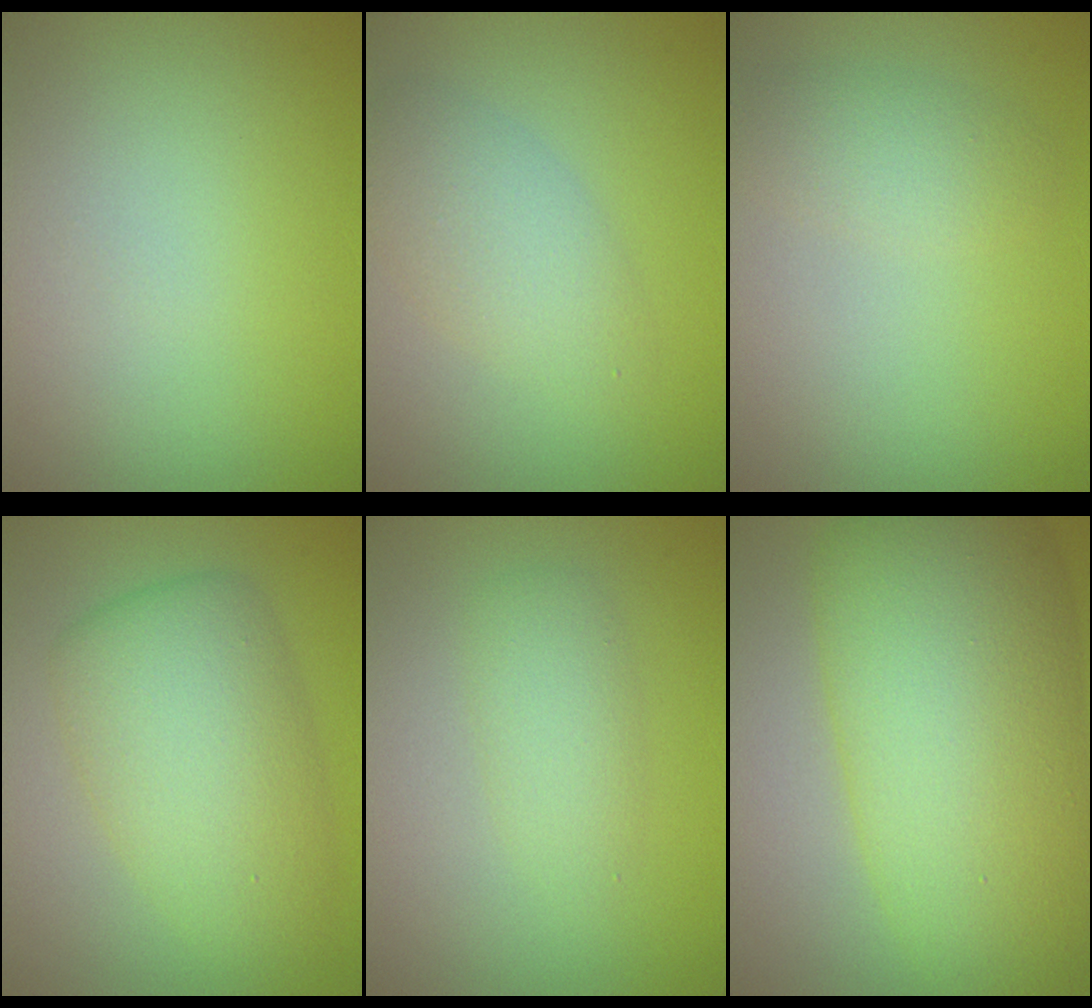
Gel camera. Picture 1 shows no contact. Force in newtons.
{"total": 3.2, "press": 3.2, "slide": 0.1}
{"total": 2.2, "press": 2.2, "slide": 0.2}
{"total": 6.9, "press": 6.9, "slide": 0.2}
{"total": 2.3, "press": 2.3, "slide": 0.1}
{"total": 12.8, "press": 12.8, "slide": 0.4}